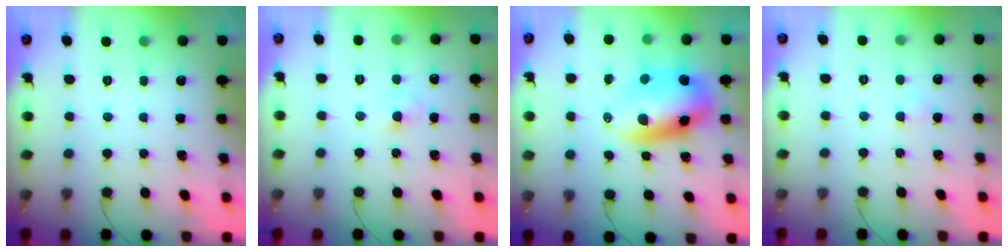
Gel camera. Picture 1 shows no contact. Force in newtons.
{"total": 2.8, "press": 2.6, "slide": 1.0}
{"total": 11.4, "press": 11.1, "slide": 2.9}
{"total": 1.3, "press": 1.1, "slide": 0.7}